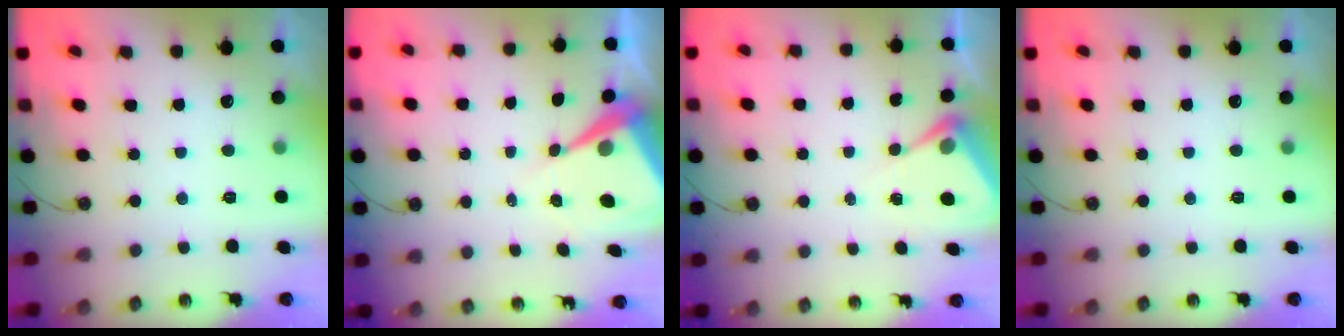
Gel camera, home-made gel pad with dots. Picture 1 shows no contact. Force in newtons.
{"total": 10.0, "press": 10.0, "slide": 0.9}
{"total": 5.8, "press": 5.8, "slide": 0.5}
{"total": 0.0}